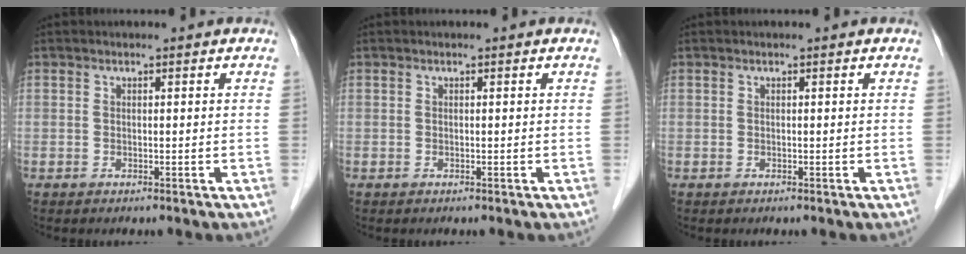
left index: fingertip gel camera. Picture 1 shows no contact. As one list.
[{"total": 0.0}, {"total": 0.0}]